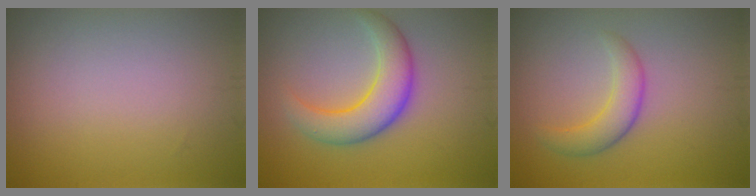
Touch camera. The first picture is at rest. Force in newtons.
{"total": 5.0, "press": 5.0, "slide": 0.2}
{"total": 2.9, "press": 2.9, "slide": 0.1}